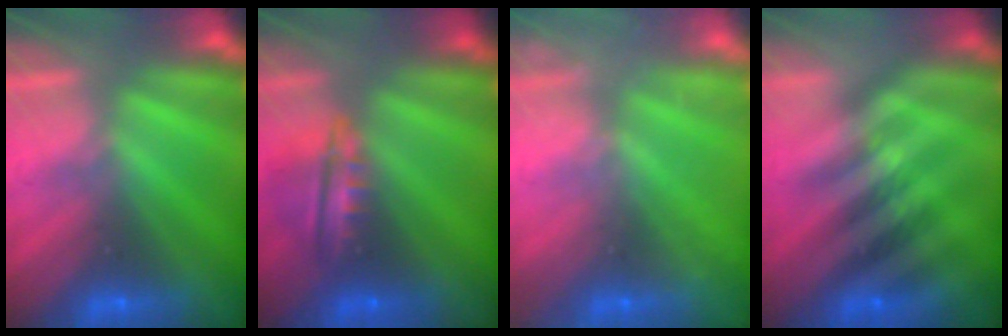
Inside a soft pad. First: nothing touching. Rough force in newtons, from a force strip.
{"total": 7.9}
{"total": 2.3}
{"total": 2.3}